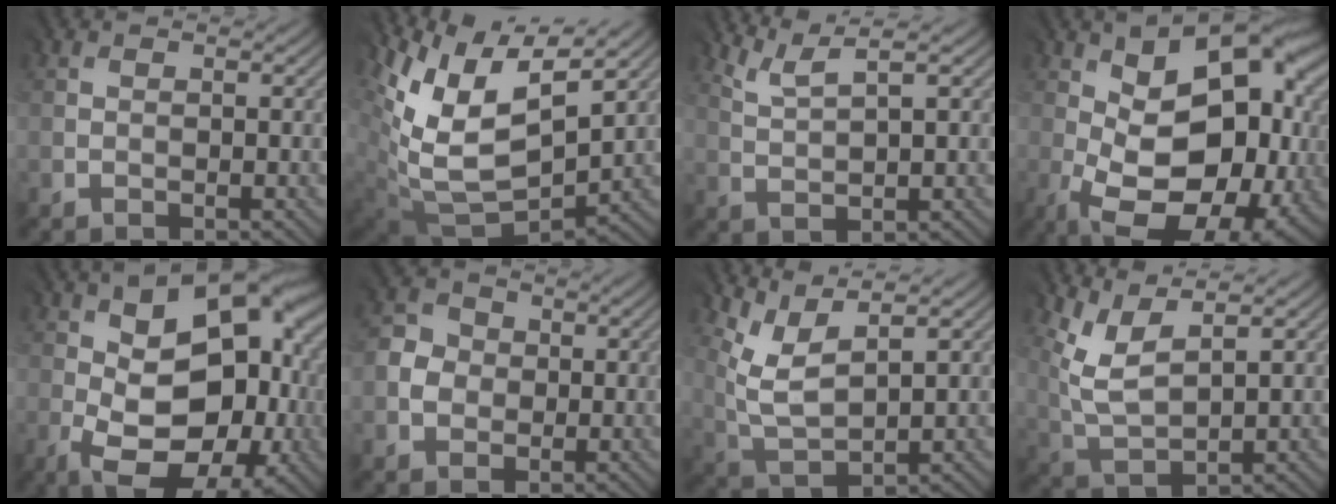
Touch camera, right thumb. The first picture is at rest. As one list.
[{"total": 11.8, "force": [5.5, 6.6, 8.0], "torque": [-0.193, -0.007, 0.124]}, {"total": 3.1, "force": [2.6, 0.0, 1.7], "torque": [-0.034, 0.004, 0.064]}, {"total": 19.0, "force": [-0.3, 11.8, 14.9], "torque": [-0.221, -0.032, 0.024]}, {"total": 16.1, "force": [-0.4, 10.2, 12.5], "torque": [-0.189, -0.042, 0.017]}, {"total": 2.9, "force": [-0.5, 2.8, 0.5], "torque": [-0.011, 0.002, -0.012]}, {"total": 5.2, "force": [3.7, 1.4, 3.4], "torque": [-0.086, -0.004, 0.088]}, {"total": 5.3, "force": [3.6, 1.6, 3.6], "torque": [-0.095, 0.000, 0.084]}]